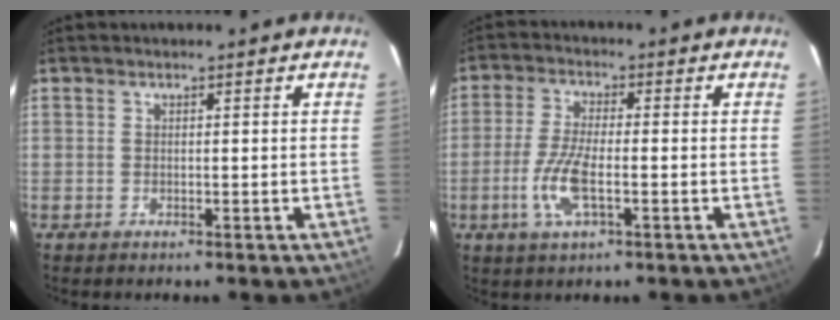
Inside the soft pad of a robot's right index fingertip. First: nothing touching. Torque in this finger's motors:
{"motor_torque": [0.36, -0.12, 0.28, 0.10]}